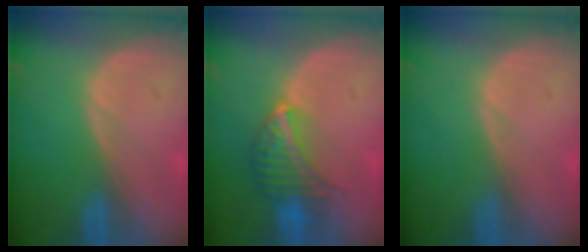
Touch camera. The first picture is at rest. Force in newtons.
{"total": 6.8, "press": 6.2, "slide": 2.8}
{"total": 0.0}